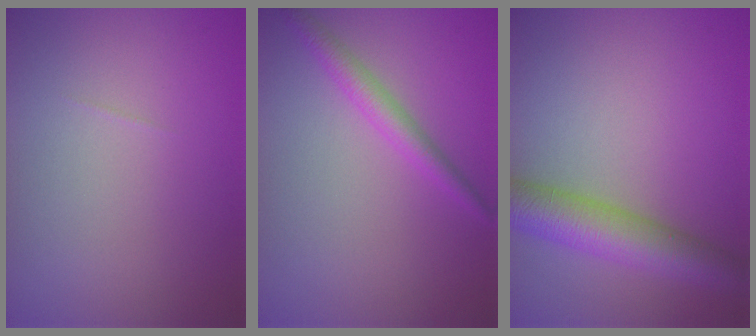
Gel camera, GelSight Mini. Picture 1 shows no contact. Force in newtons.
{"total": 2.2, "press": 2.2, "slide": 0.1}
{"total": 6.4, "press": 6.4, "slide": 0.3}